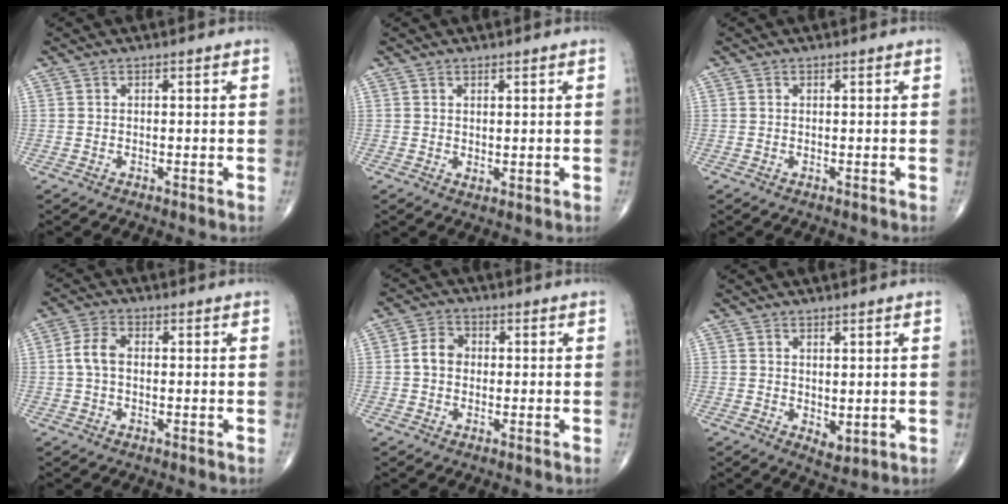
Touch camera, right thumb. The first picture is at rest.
{"total": 1.3, "force": [0.7, 0.7, 0.9], "torque": [-0.014, -0.009, 0.016]}
{"total": 0.0}
{"total": 4.4, "force": [0.0, 2.7, 3.4], "torque": [-0.075, 0.013, -0.005]}
{"total": 4.4, "force": [0.0, 3.5, 2.6], "torque": [-0.040, 0.014, -0.008]}
{"total": 3.3, "force": [0.6, 2.0, 2.6], "torque": [-0.033, -0.015, 0.018]}